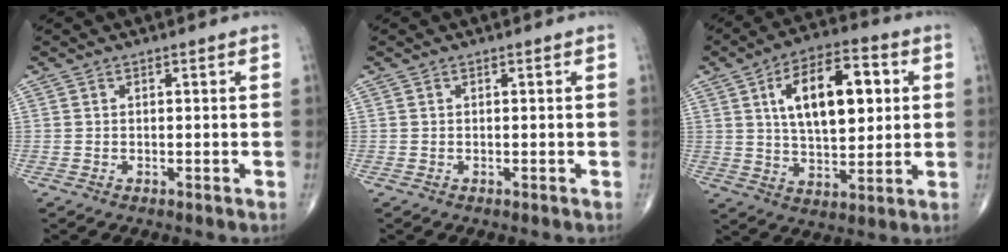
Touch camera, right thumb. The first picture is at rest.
{"total": 0.0}
{"total": 16.9, "force": [4.2, 8.3, 14.1], "torque": [-0.205, 0.002, 0.070]}